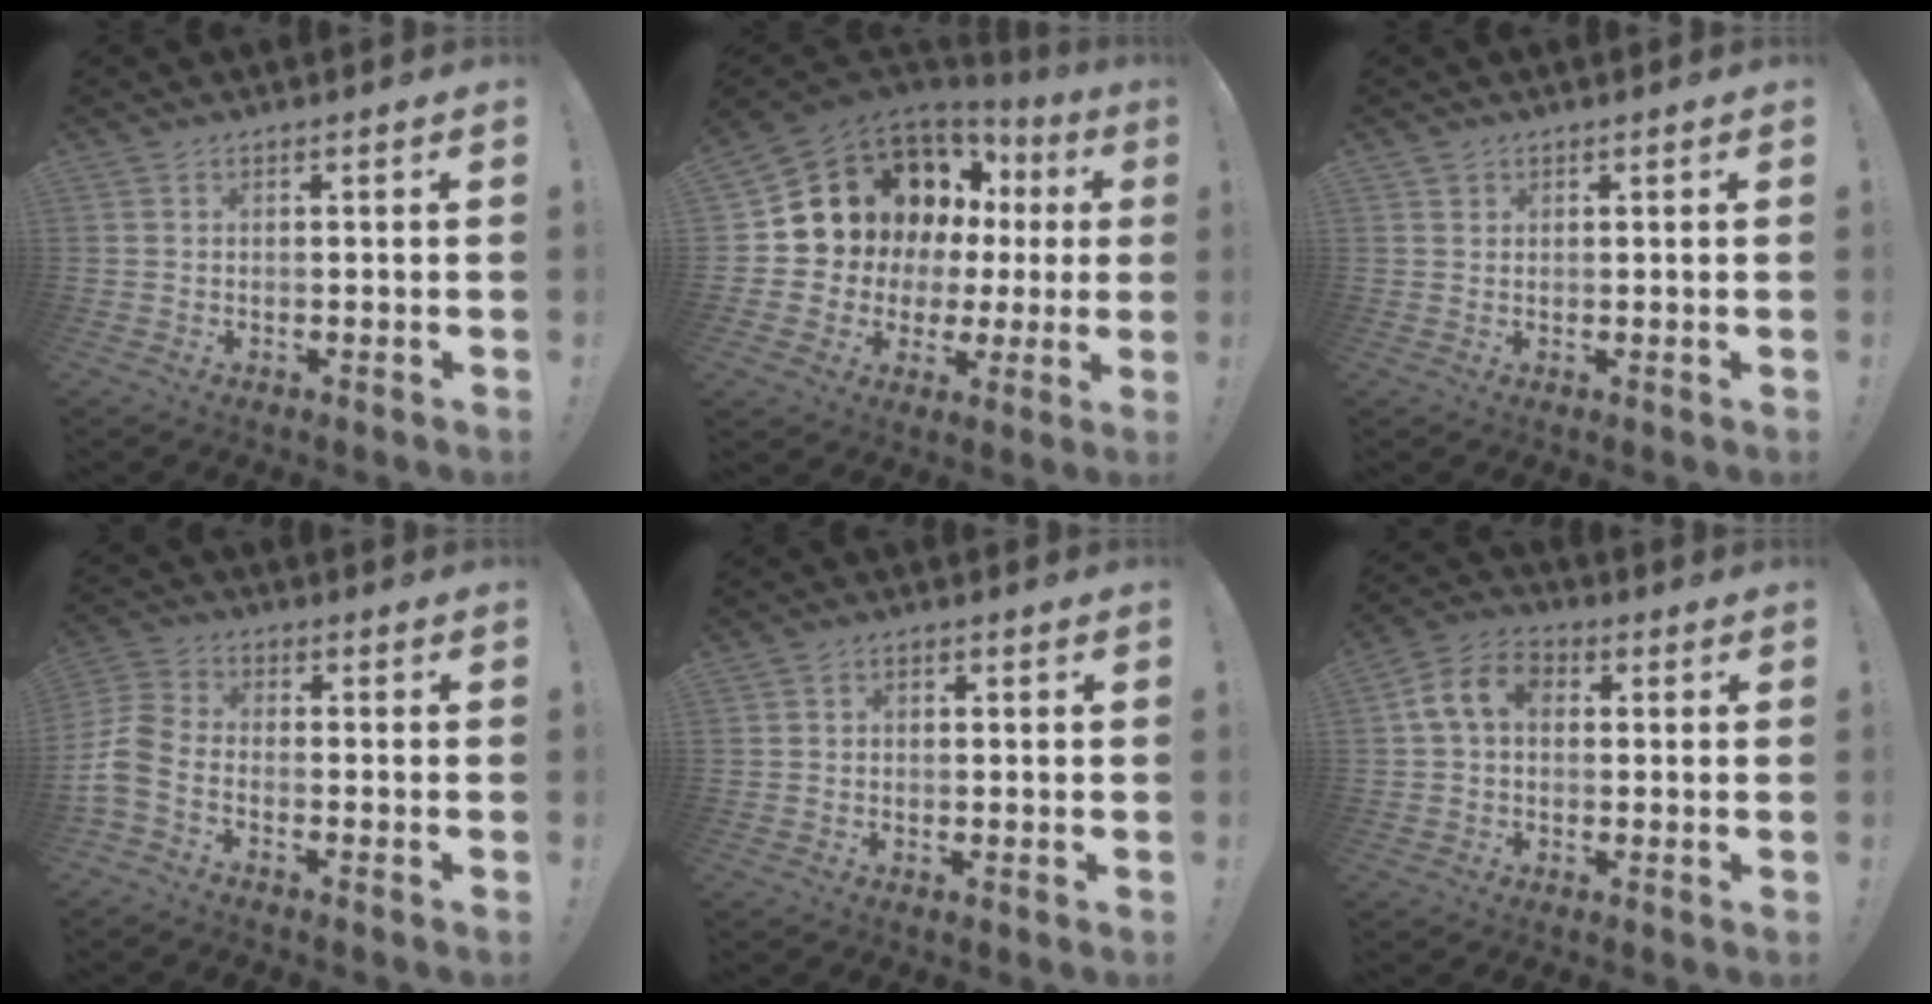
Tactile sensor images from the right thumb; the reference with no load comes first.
{"total": 12.2, "force": [6.8, 8.9, 4.8], "torque": [-0.083, -0.061, 0.149]}
{"total": 0.9, "force": [0.6, 0.7, 0.1], "torque": [0.004, -0.003, 0.011]}
{"total": 8.4, "force": [-4.1, 5.0, 5.3], "torque": [-0.127, 0.022, -0.074]}
{"total": 1.6, "force": [-0.8, 1.2, 0.7], "torque": [-0.016, 0.008, -0.013]}
{"total": 9.4, "force": [1.6, 6.5, 6.6], "torque": [-0.133, 0.014, 0.035]}